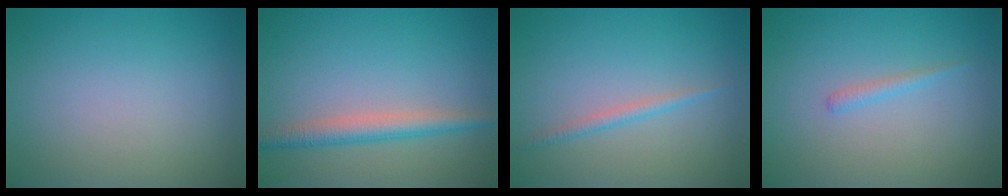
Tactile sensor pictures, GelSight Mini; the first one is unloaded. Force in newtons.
{"total": 2.9, "press": 2.9, "slide": 0.1}
{"total": 1.2, "press": 1.2, "slide": 0.1}
{"total": 0.9, "press": 0.9, "slide": 0.1}